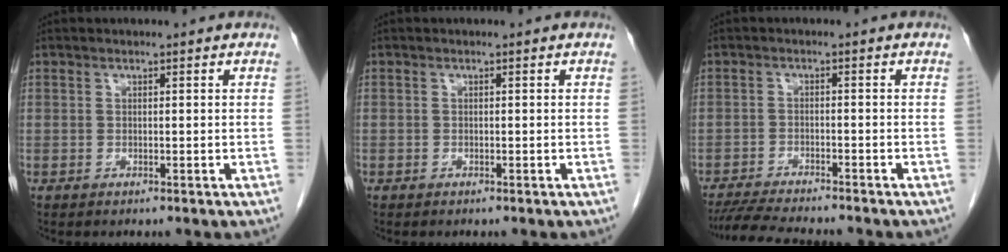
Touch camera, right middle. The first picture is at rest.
{"total": 0.0}
{"total": 8.7, "force": [-7.9, 0.4, 3.6], "torque": [-0.058, -0.018, -0.127]}